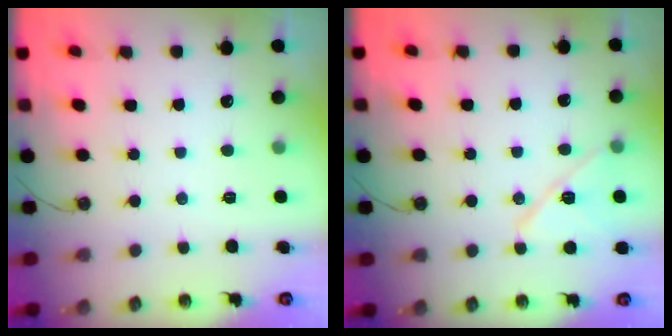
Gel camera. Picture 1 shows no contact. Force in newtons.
{"total": 11.8, "press": 11.8, "slide": 0.6}